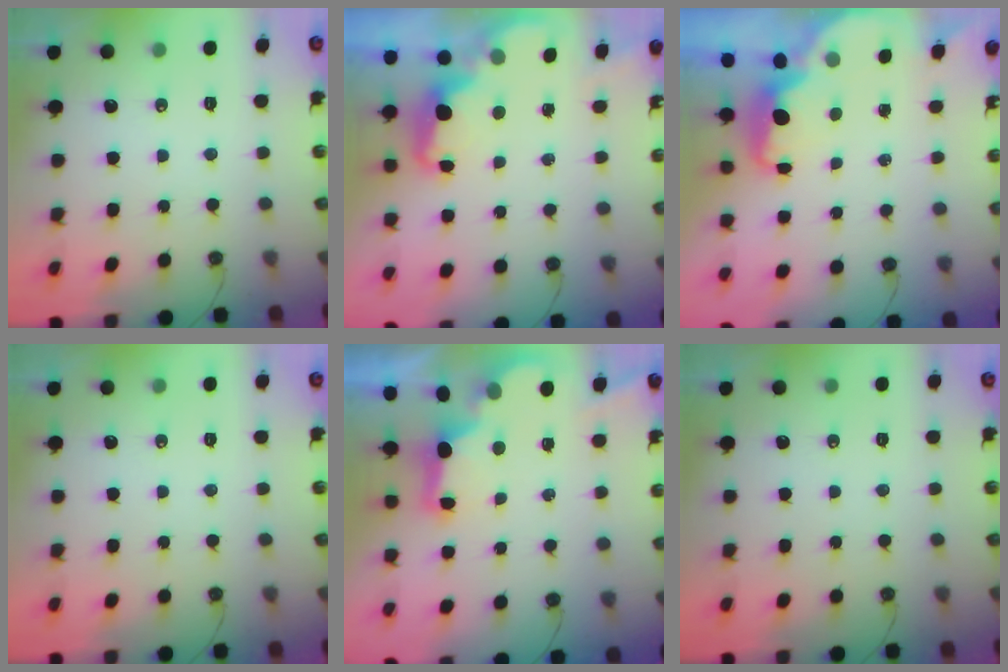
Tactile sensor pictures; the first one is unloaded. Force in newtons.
{"total": 2.6, "press": 2.6, "slide": 0.5}
{"total": 2.3, "press": 2.2, "slide": 0.6}
{"total": 0.0}
{"total": 2.9, "press": 2.8, "slide": 0.9}
{"total": 0.0}